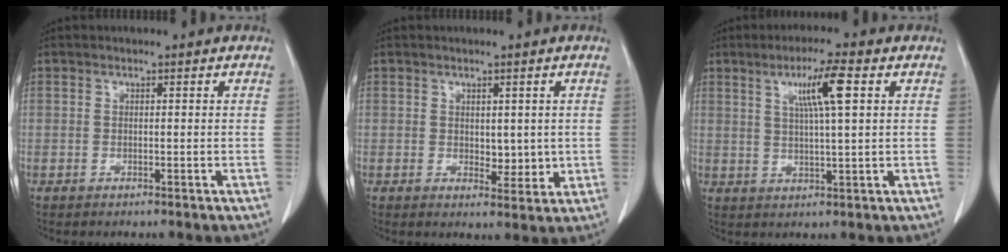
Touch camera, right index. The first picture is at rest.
{"total": 3.4, "force": [0.3, 2.0, 2.8], "torque": [-0.033, -0.007, 0.012]}
{"total": 7.1, "force": [2.6, -0.1, 6.6], "torque": [-0.118, 0.004, 0.046]}